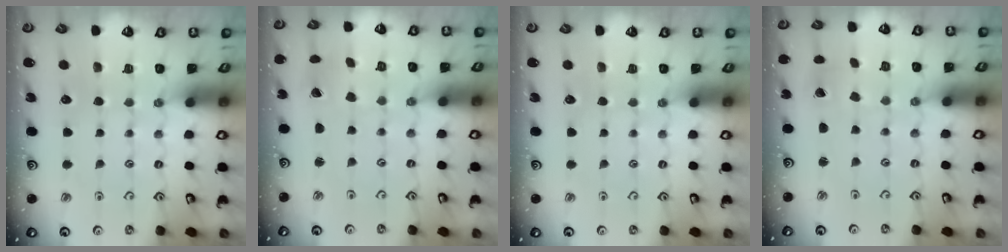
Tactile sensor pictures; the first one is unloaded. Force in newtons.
{"total": 2.1, "press": 2.1, "slide": 0.3}
{"total": 0.0}
{"total": 1.5, "press": 1.5, "slide": 0.1}